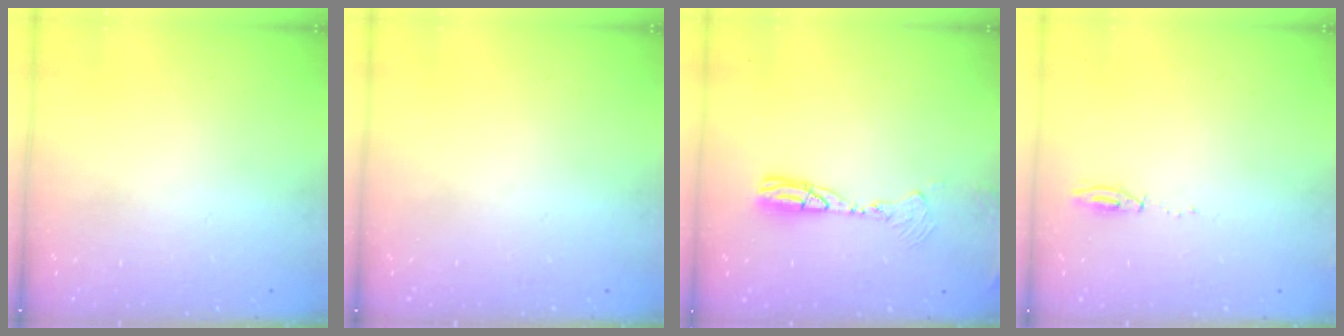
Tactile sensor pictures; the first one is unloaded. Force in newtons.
{"total": 0.0}
{"total": 9.2, "press": 9.0, "slide": 2.2}
{"total": 4.8, "press": 4.7, "slide": 1.0}